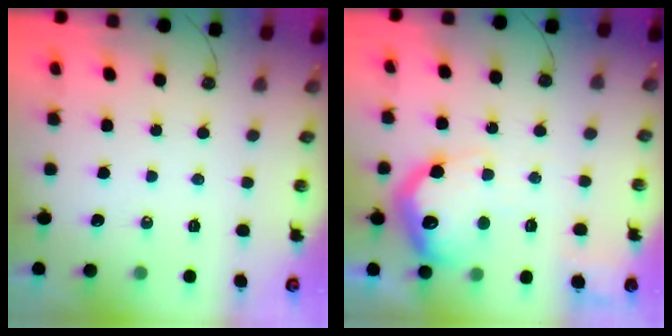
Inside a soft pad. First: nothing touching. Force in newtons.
{"total": 20.9, "press": 20.9, "slide": 1.4}